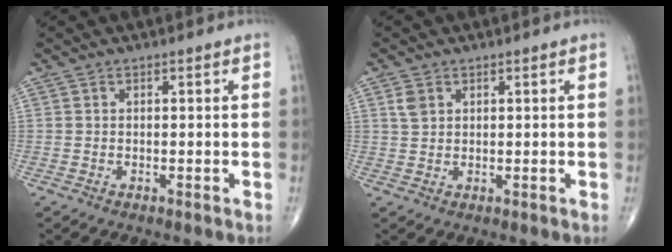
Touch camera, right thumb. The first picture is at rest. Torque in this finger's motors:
{"motor_torque": [-0.51, 0.46, -0.01, -0.09, 0.01]}